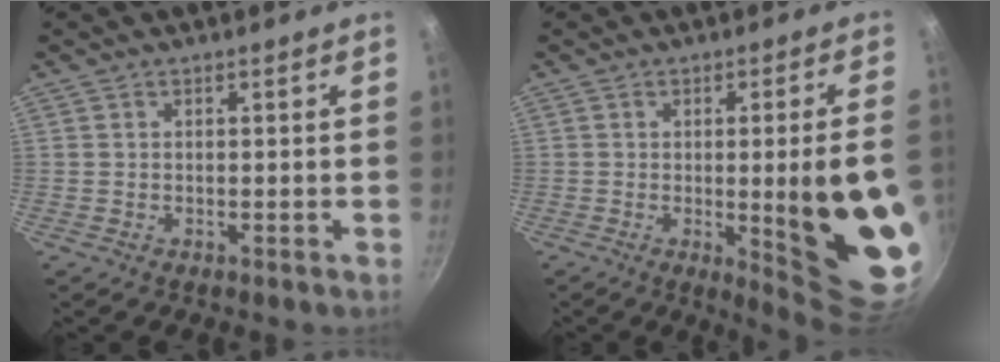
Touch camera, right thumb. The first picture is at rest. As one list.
[{"total": 17.2, "force": [-2.3, 2.8, 16.8], "torque": [-0.203, -0.010, -0.020]}]